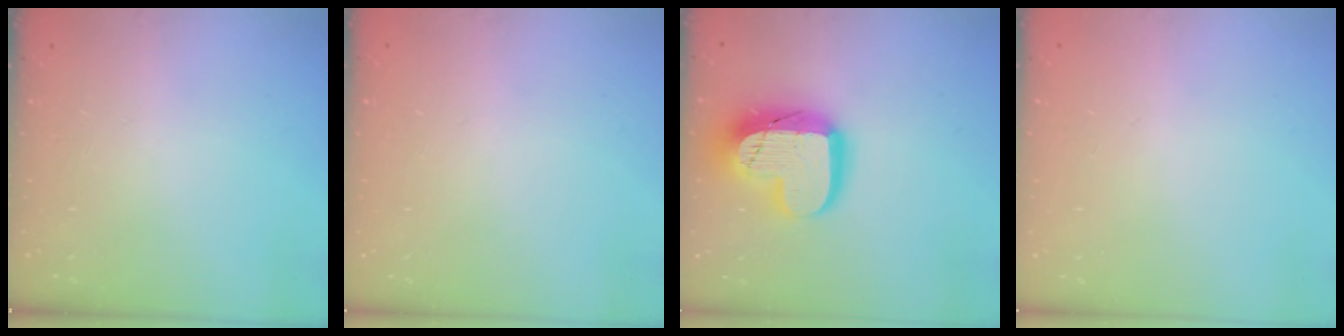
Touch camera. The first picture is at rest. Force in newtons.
{"total": 0.0}
{"total": 18.4, "press": 18.3, "slide": 1.4}
{"total": 0.5, "press": 0.5, "slide": 0.1}